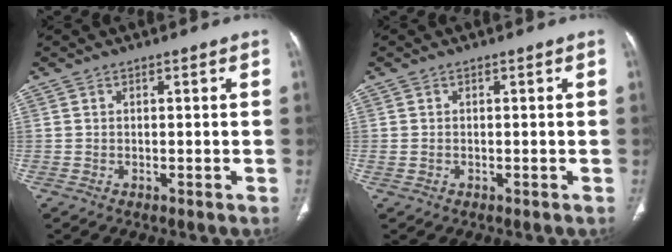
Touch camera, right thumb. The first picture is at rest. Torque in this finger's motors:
{"motor_torque": [-0.12, 0.20, 0.22, -0.33, -0.03]}